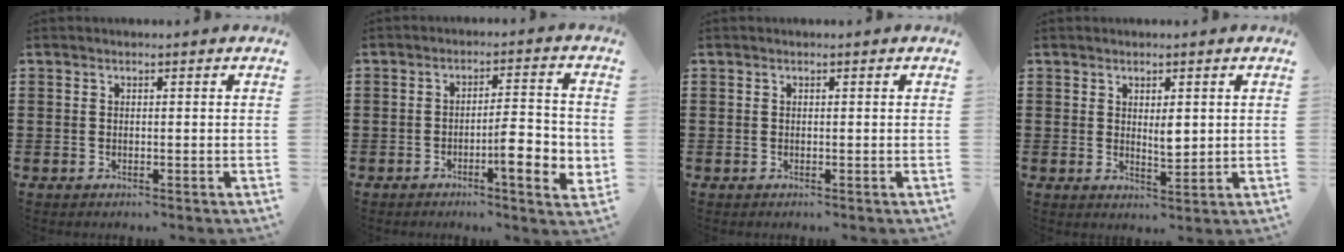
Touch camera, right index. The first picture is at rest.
{"total": 6.9, "force": [-2.1, 1.4, 6.4], "torque": [-0.088, -0.010, -0.037]}
{"total": 0.0}
{"total": 2.9, "force": [0.9, 1.3, 2.5], "torque": [-0.034, -0.003, 0.012]}